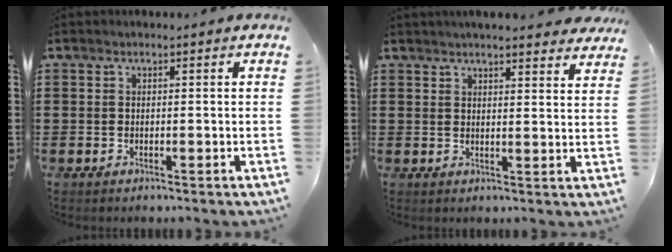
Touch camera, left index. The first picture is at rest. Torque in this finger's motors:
{"motor_torque": [2.14, 0.00, 0.76, 0.12]}